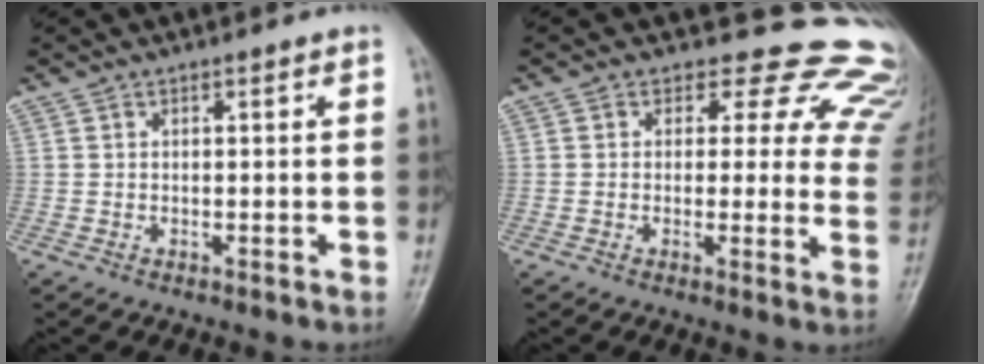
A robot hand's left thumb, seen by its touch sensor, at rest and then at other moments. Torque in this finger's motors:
{"motor_torque": [-0.02, 0.16, 0.05, 0.00, -0.08]}